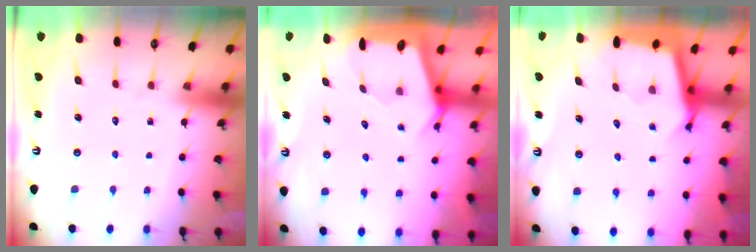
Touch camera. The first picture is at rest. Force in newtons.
{"total": 2.7, "press": 2.7, "slide": 0.2}
{"total": 2.7, "press": 2.7, "slide": 0.1}